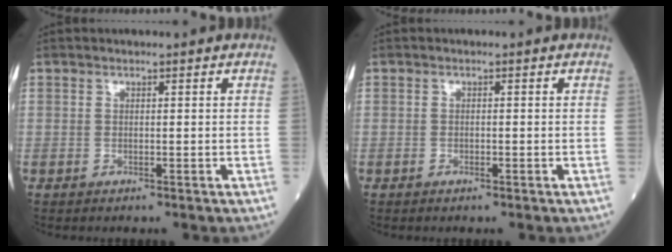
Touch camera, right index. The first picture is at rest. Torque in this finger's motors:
{"motor_torque": [-0.10, -0.05, -0.04, -0.01]}